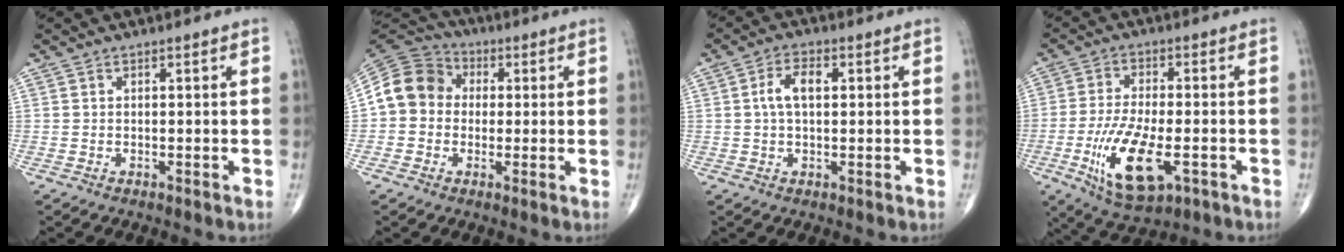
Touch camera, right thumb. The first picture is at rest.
{"total": 11.2, "force": [0.5, 9.9, 5.3], "torque": [-0.086, 0.032, -0.005]}
{"total": 5.2, "force": [0.8, 2.8, 4.3], "torque": [-0.085, 0.013, 0.012]}
{"total": 13.9, "force": [-4.3, 5.8, 11.9], "torque": [-0.227, -0.001, -0.067]}